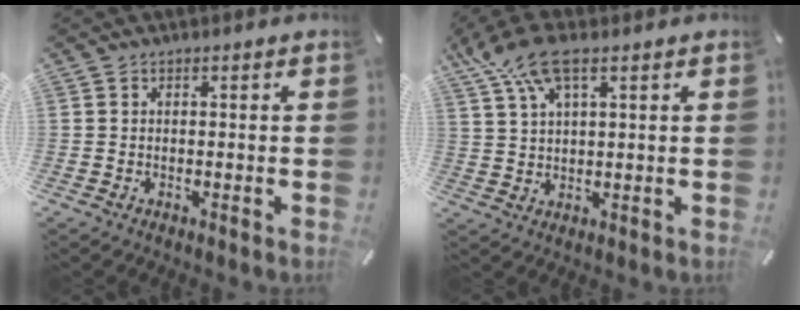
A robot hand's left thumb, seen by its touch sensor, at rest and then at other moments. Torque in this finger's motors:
{"motor_torque": [0.45, 0.37, 1.46, -1.31, 0.36]}